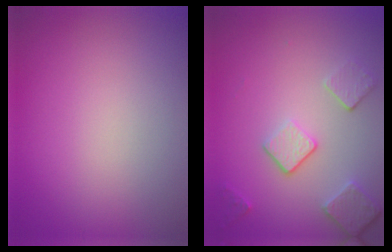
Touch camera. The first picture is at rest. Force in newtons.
{"total": 3.5, "press": 2.7, "slide": 2.1}